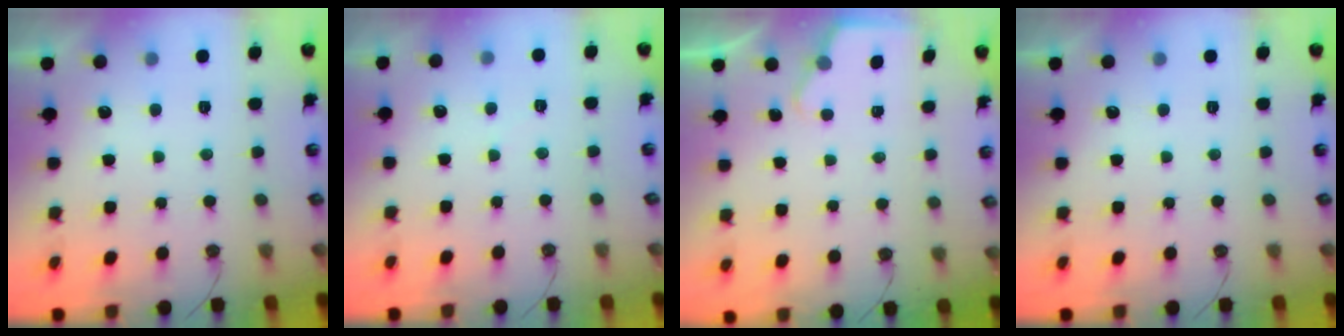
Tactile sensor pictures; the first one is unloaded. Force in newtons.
{"total": 2.4, "press": 2.4, "slide": 0.4}
{"total": 2.1, "press": 2.0, "slide": 0.4}
{"total": 0.0}